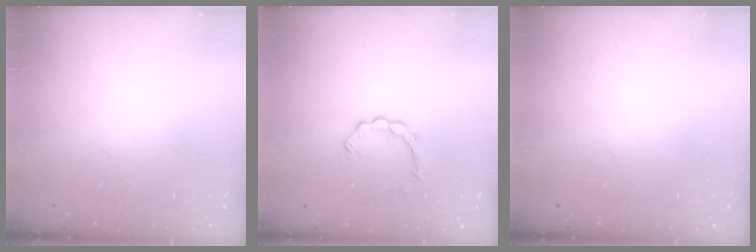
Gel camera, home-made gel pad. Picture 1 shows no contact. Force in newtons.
{"total": 3.4, "press": 3.4, "slide": 0.3}
{"total": 0.0}